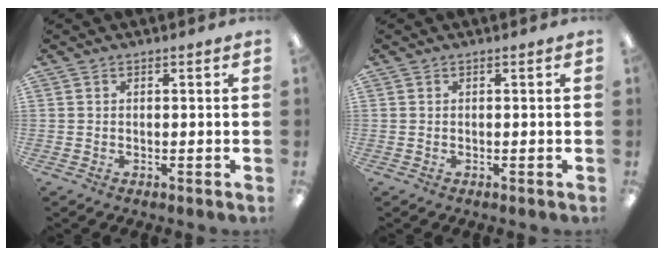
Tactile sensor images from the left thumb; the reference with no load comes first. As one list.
[{"total": 0.0}]